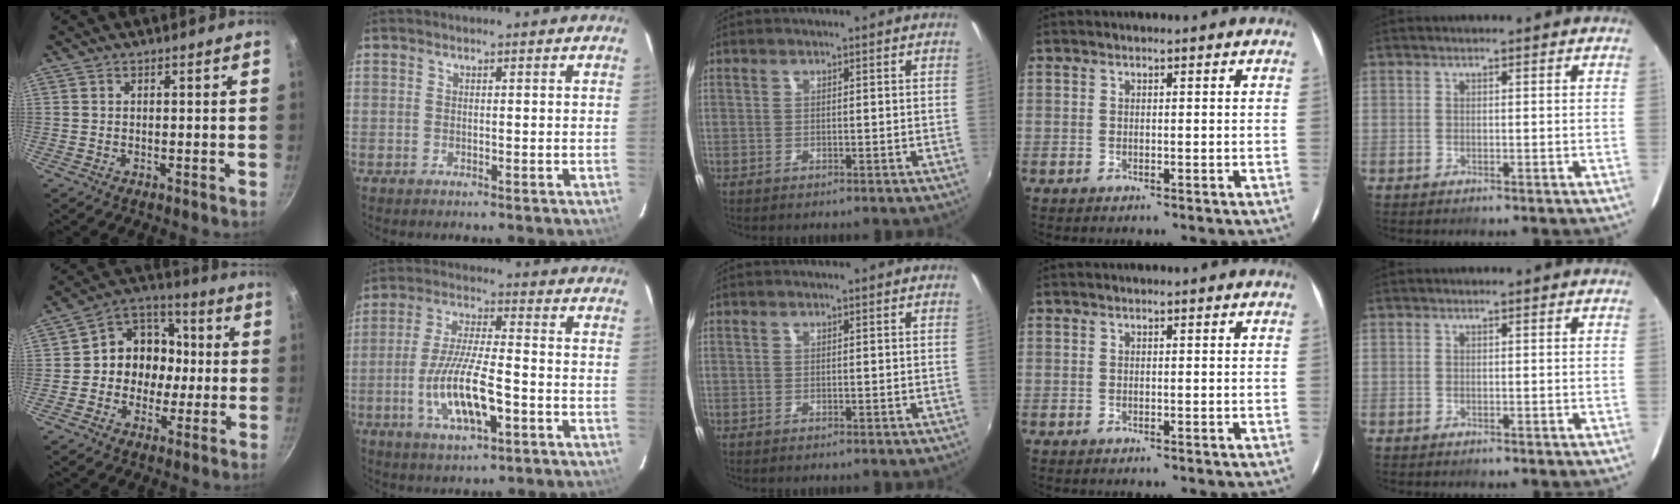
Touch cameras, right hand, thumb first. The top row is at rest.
{"thumb": {"total": 12.2, "force": [-0.8, 10.6, 6.0], "torque": [-0.039, 0.033, -0.032]}, "index": {"total": 12.6, "force": [-4.2, 3.2, 11.4], "torque": [-0.228, -0.011, -0.075]}}